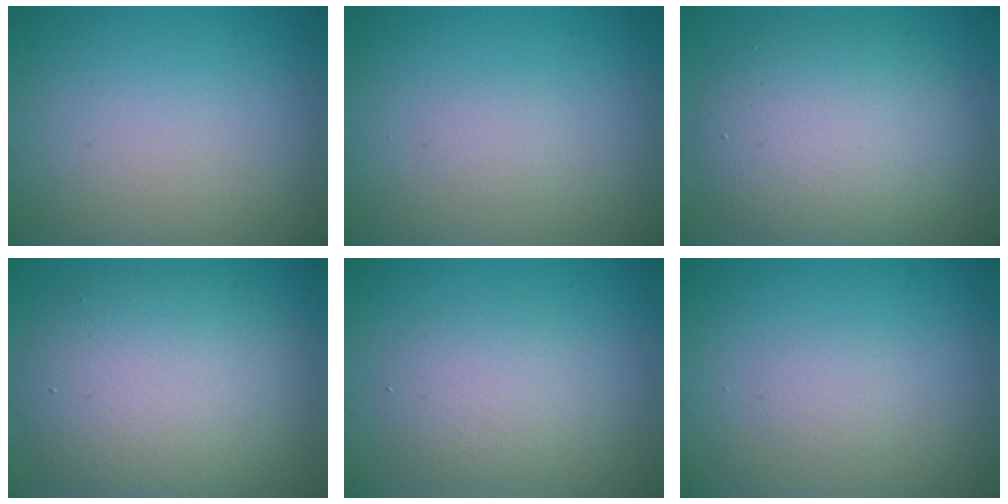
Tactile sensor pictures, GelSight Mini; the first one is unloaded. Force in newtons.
{"total": 0.5, "press": 0.5, "slide": 0.0}
{"total": 6.9, "press": 6.9, "slide": 0.3}
{"total": 8.3, "press": 8.2, "slide": 0.2}
{"total": 2.6, "press": 2.6, "slide": 0.1}
{"total": 0.9, "press": 0.9, "slide": 0.1}